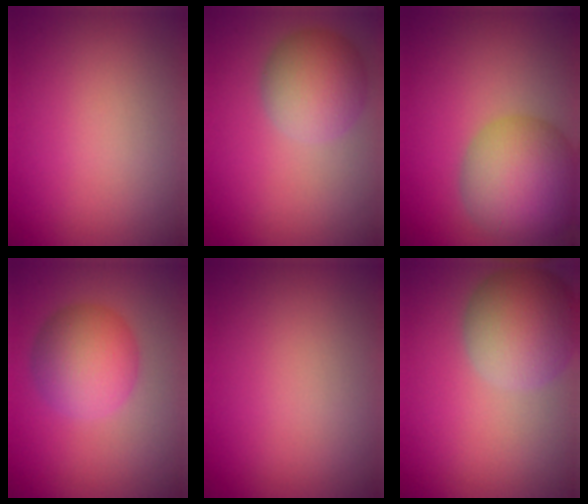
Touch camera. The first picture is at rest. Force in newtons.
{"total": 5.2, "press": 5.2, "slide": 0.3}
{"total": 8.6, "press": 8.6, "slide": 0.3}
{"total": 5.6, "press": 5.6, "slide": 0.1}
{"total": 0.0}
{"total": 7.3, "press": 7.3, "slide": 0.3}